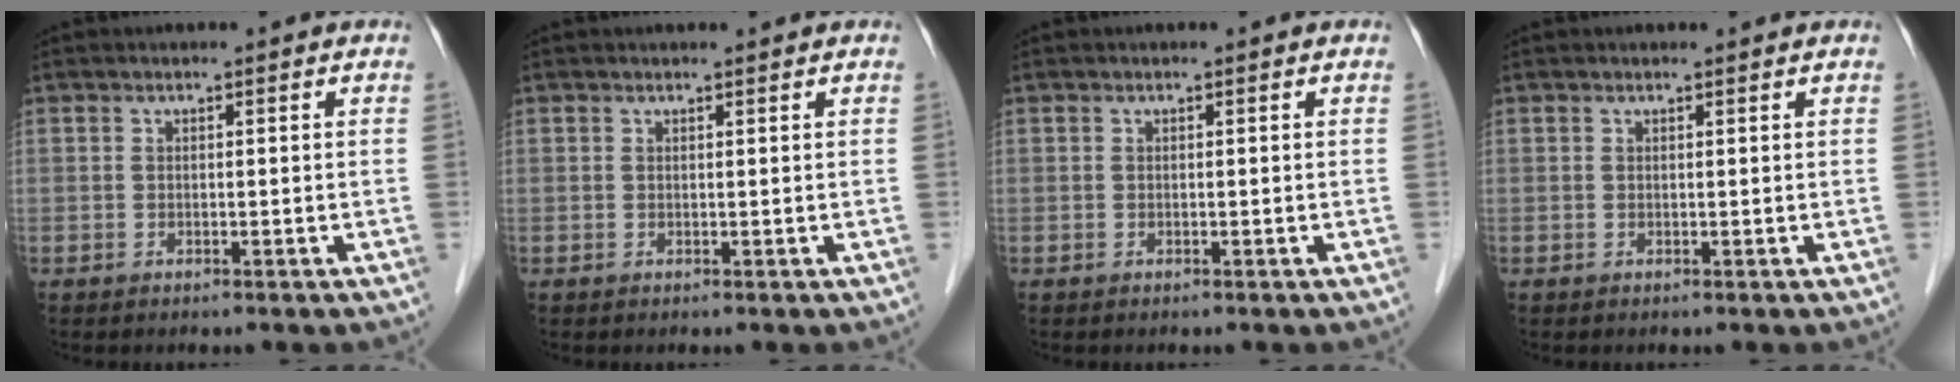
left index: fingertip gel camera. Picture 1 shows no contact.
{"total": 0.9, "force": [0.9, -0.1, 0.1], "torque": [-0.008, 0.001, 0.014]}
{"total": 0.0}
{"total": 0.8, "force": [0.8, 0.0, 0.1], "torque": [-0.008, 0.001, 0.011]}